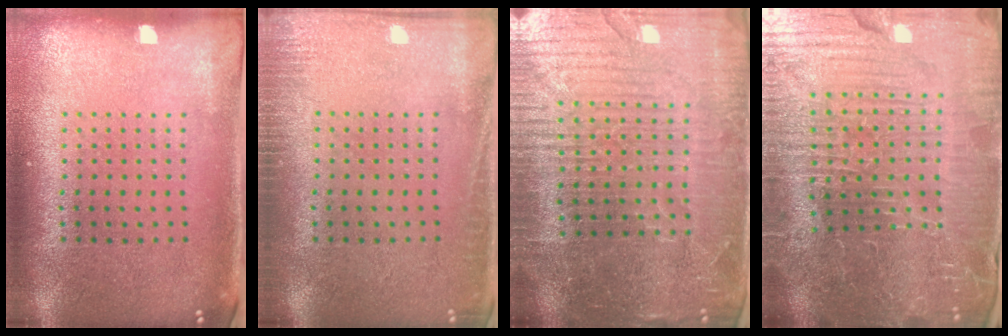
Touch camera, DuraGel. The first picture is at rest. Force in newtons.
{"total": 1.9, "press": 1.9, "slide": 0.4}
{"total": 5.1, "press": 4.6, "slide": 2.1}
{"total": 5.9, "press": 5.5, "slide": 1.9}